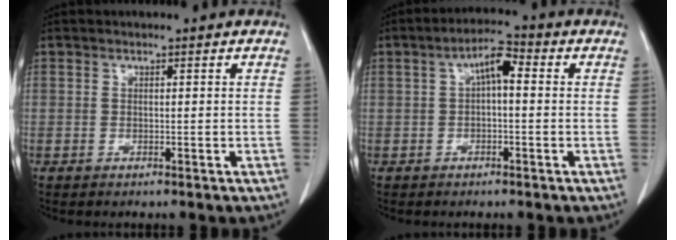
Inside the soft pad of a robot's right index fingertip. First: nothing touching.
{"total": 4.9, "force": [0.7, 1.6, 4.6], "torque": [-0.083, 0.023, 0.010]}